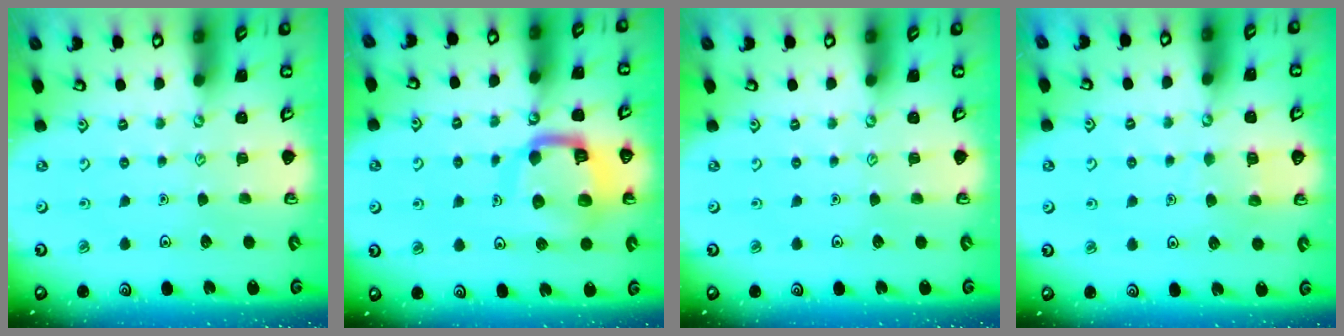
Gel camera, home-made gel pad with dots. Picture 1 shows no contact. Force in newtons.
{"total": 11.5, "press": 11.4, "slide": 1.4}
{"total": 0.0}
{"total": 4.9, "press": 4.9, "slide": 0.4}